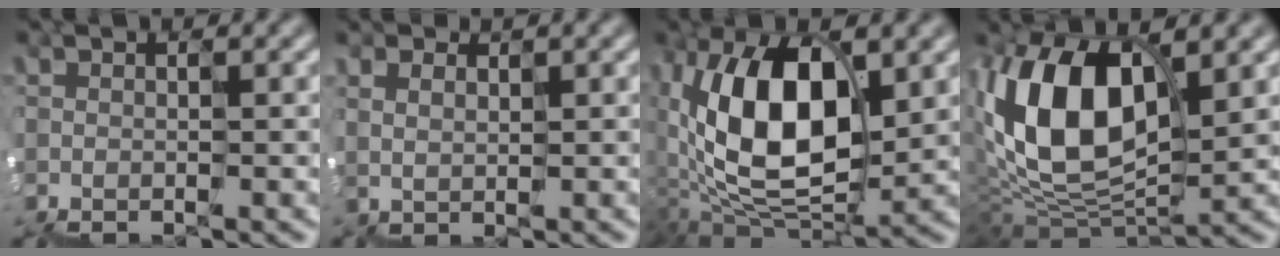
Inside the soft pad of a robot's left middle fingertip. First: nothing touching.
{"total": 1.3, "force": [0.6, -0.5, -1.1], "torque": [0.005, 0.010, 0.016]}
{"total": 9.8, "force": [2.5, 5.8, 7.5], "torque": [-0.147, 0.012, 0.044]}
{"total": 10.2, "force": [2.6, 6.0, 7.9], "torque": [-0.169, 0.021, 0.040]}